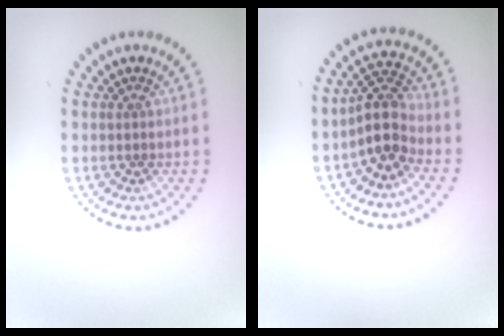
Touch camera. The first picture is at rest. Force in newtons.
{"total": 3.7, "press": 2.9, "slide": 2.3}